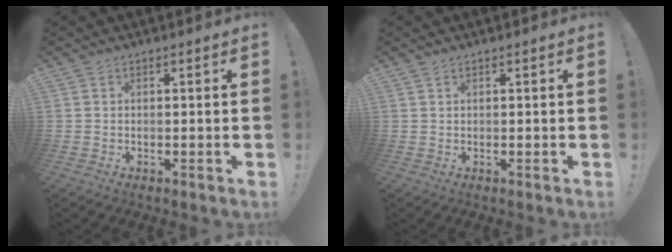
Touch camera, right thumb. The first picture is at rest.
{"total": 0.6, "force": [0.5, 0.1, 0.2], "torque": [-0.005, 0.000, 0.011]}